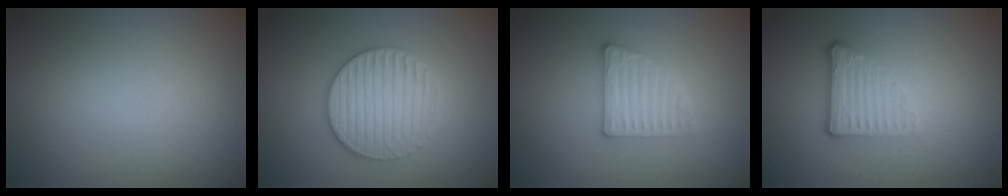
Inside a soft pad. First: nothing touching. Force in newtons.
{"total": 4.0, "press": 3.9, "slide": 0.8}
{"total": 2.8, "press": 2.7, "slide": 0.5}
{"total": 3.7, "press": 2.4, "slide": 2.8}